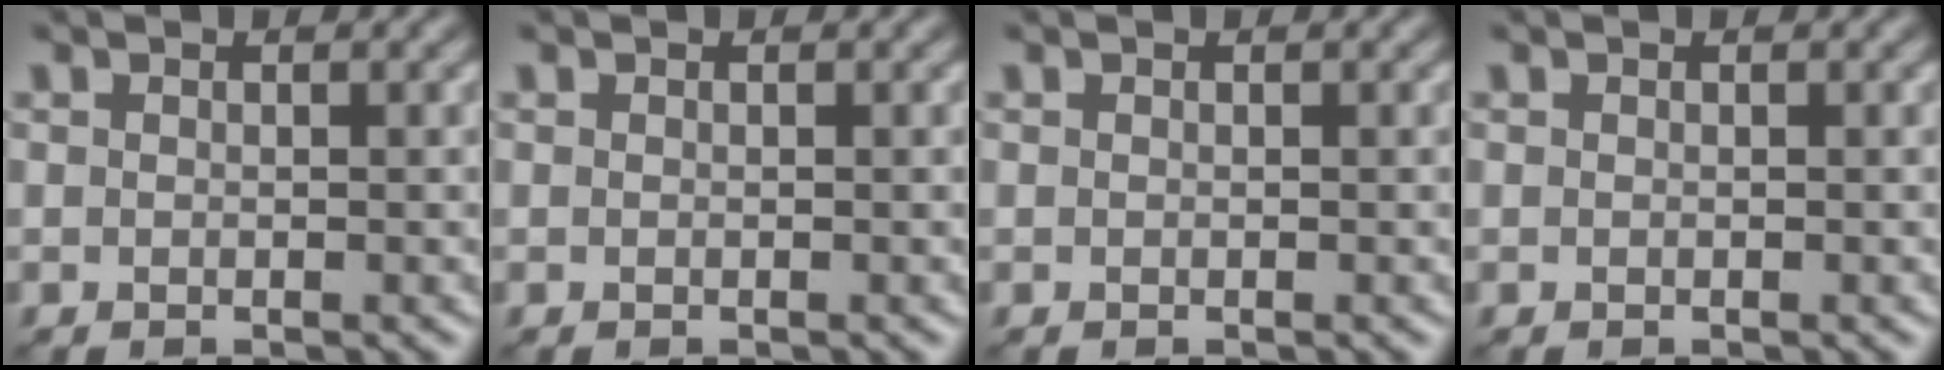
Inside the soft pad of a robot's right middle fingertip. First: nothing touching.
{"total": 0.0}
{"total": 0.0}
{"total": 0.0}